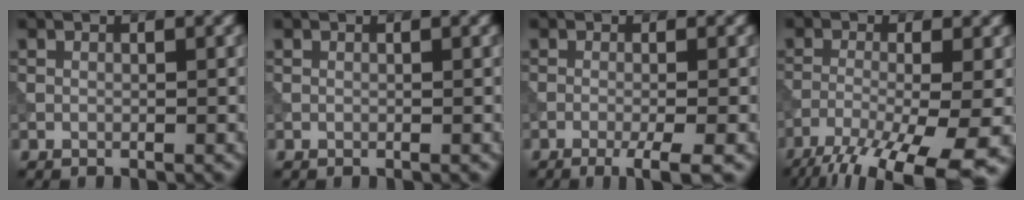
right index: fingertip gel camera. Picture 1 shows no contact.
{"total": 0.0}
{"total": 3.6, "force": [-1.6, 0.6, 3.2], "torque": [-0.047, -0.002, -0.033]}
{"total": 11.7, "force": [-7.4, 2.8, 8.6], "torque": [-0.152, -0.028, -0.115]}